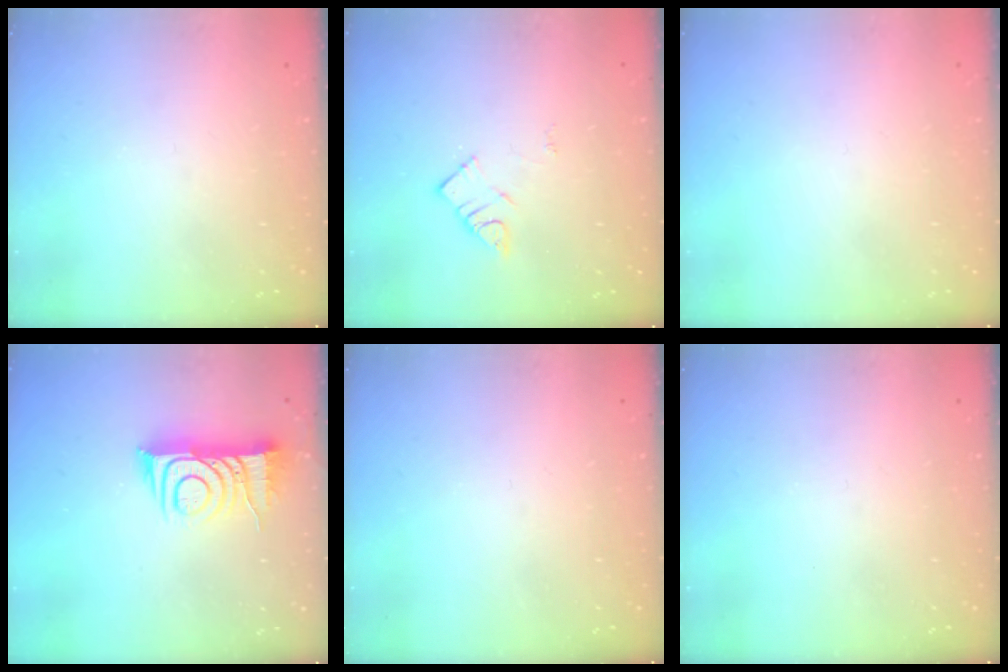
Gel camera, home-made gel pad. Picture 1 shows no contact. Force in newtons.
{"total": 5.3, "press": 5.3, "slide": 0.2}
{"total": 1.5, "press": 1.5, "slide": 0.1}
{"total": 10.6, "press": 10.6, "slide": 0.9}
{"total": 0.0}
{"total": 0.0}